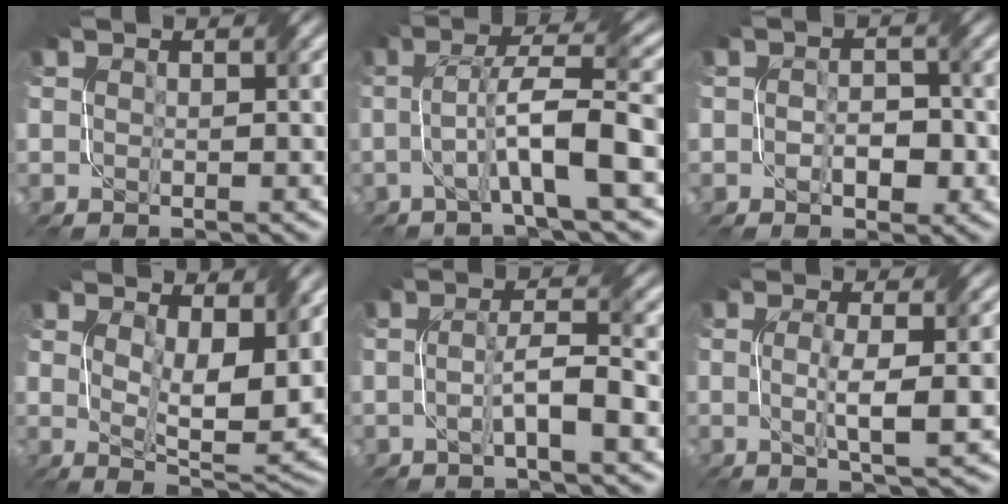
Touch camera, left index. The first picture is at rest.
{"total": 7.8, "force": [-1.1, 1.0, 7.6], "torque": [-0.130, 0.020, -0.026]}
{"total": 2.7, "force": [-0.9, 1.6, 2.1], "torque": [-0.030, 0.001, -0.014]}
{"total": 8.6, "force": [3.0, 3.5, 7.3], "torque": [-0.126, -0.015, 0.058]}
{"total": 3.9, "force": [-0.9, 0.4, 3.8], "torque": [-0.066, 0.009, -0.019]}
{"total": 4.8, "force": [-0.4, 0.8, 4.7], "torque": [-0.078, 0.000, -0.005]}